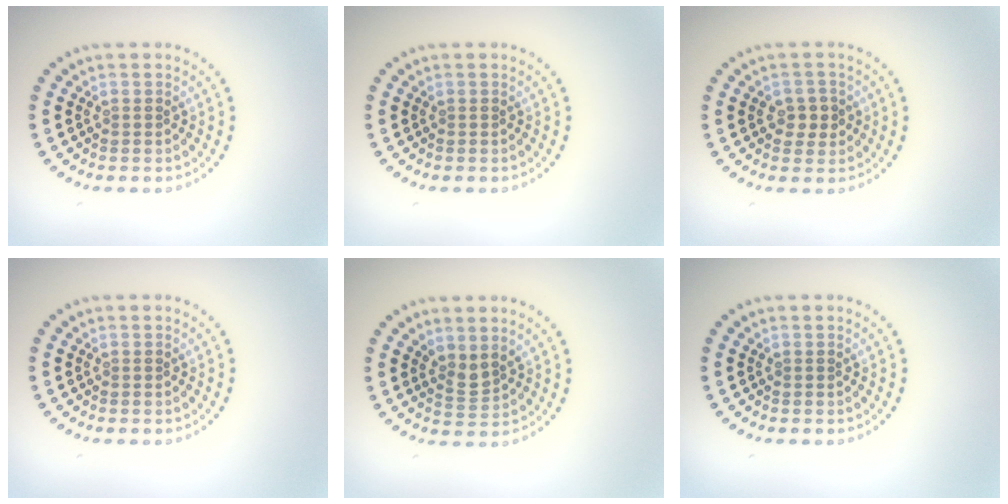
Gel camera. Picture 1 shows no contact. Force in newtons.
{"total": 0.0}
{"total": 2.2, "press": 2.1, "slide": 0.5}
{"total": 0.0}
{"total": 1.8, "press": 1.4, "slide": 1.2}
{"total": 0.0}